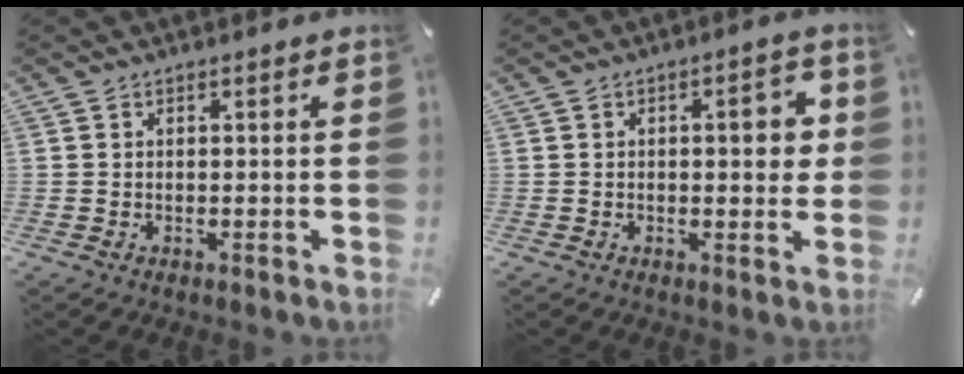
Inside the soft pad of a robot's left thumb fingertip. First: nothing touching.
{"total": 6.2, "force": [0.7, 2.5, 5.7], "torque": [-0.065, -0.001, 0.002]}